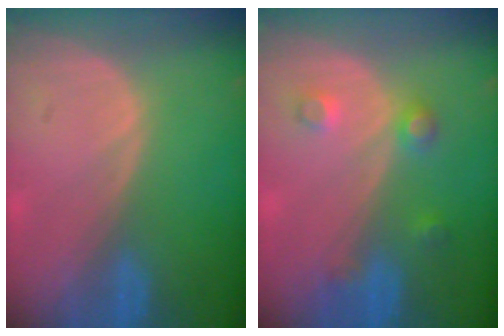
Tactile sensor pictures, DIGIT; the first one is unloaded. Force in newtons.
{"total": 3.6, "press": 3.3, "slide": 1.3}